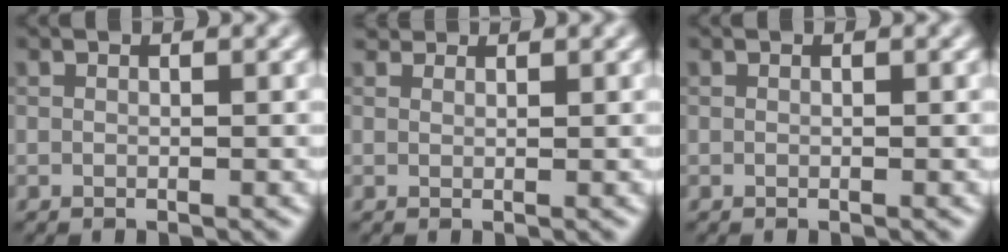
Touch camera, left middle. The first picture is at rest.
{"total": 1.9, "force": [1.7, 0.8, 0.5], "torque": [-0.013, -0.009, 0.023]}
{"total": 0.0}